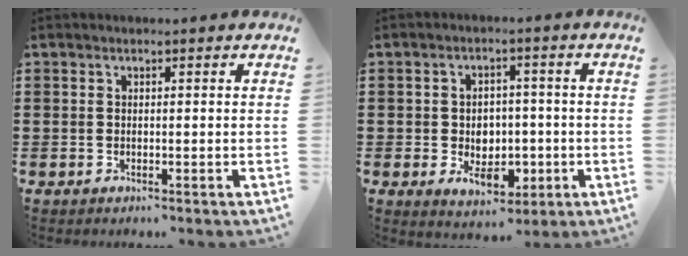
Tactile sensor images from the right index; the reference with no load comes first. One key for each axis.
{"total": 5.4, "fx": -1.1, "fy": 4.5, "fz": 2.7, "tx": -0.034, "ty": 0.005, "tz": -0.022}